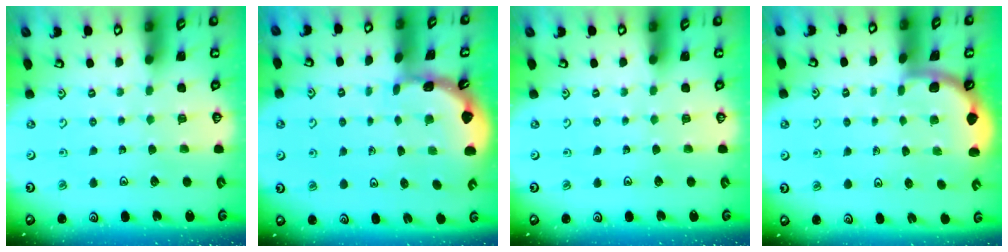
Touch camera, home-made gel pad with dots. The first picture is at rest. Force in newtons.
{"total": 1.6, "press": 1.6, "slide": 0.1}
{"total": 0.0}
{"total": 1.9, "press": 1.9, "slide": 0.0}